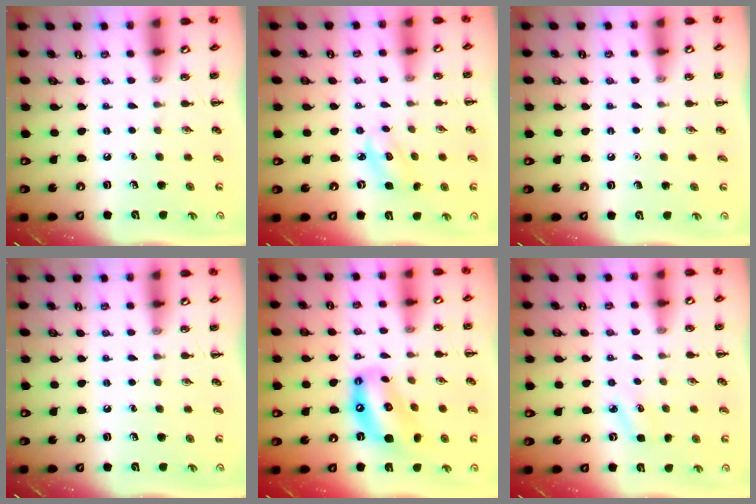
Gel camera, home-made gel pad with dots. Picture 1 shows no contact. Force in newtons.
{"total": 2.6, "press": 2.5, "slide": 0.5}
{"total": 1.6, "press": 1.6, "slide": 0.1}
{"total": 0.0}
{"total": 12.6, "press": 12.2, "slide": 3.2}
{"total": 4.6, "press": 4.3, "slide": 1.4}